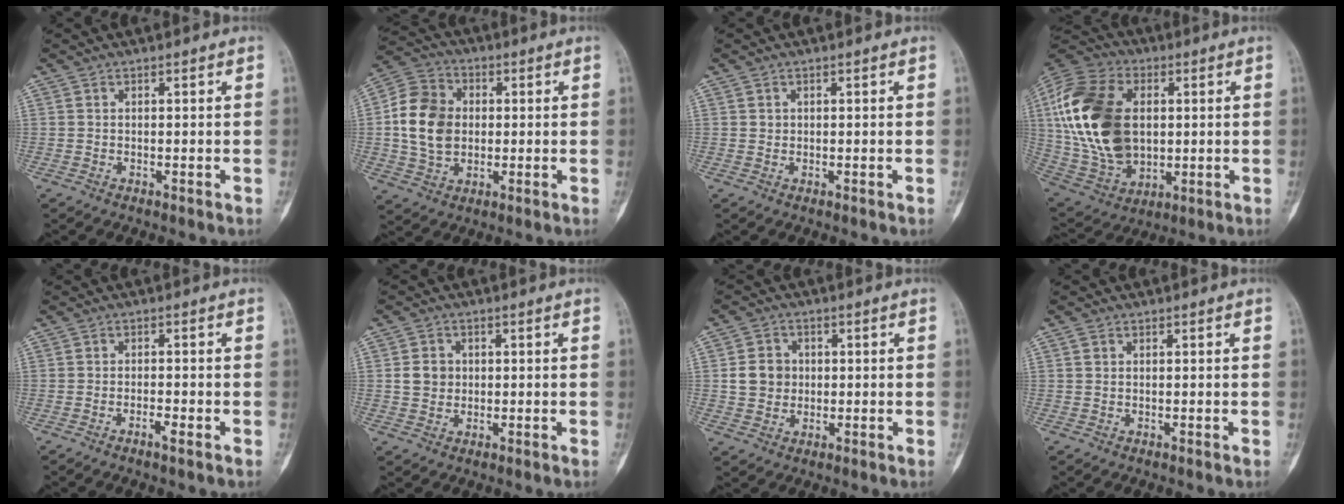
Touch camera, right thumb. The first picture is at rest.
{"total": 12.8, "force": [0.4, 9.8, 8.1], "torque": [-0.134, 0.016, 0.003]}
{"total": 0.8, "force": [0.2, 0.7, 0.2], "torque": [0.002, 0.002, 0.004]}
{"total": 24.6, "force": [2.8, 16.3, 18.2], "torque": [-0.365, -0.004, 0.059]}
{"total": 1.9, "force": [-1.1, 0.3, 1.6], "torque": [-0.030, 0.006, -0.023]}
{"total": 5.0, "force": [0.4, 4.3, 2.3], "torque": [-0.024, 0.002, 0.006]}
{"total": 5.9, "force": [0.4, 5.3, 2.6], "torque": [-0.023, 0.002, 0.005]}
{"total": 1.2, "force": [0.4, 0.9, 0.7], "torque": [-0.016, 0.002, 0.010]}